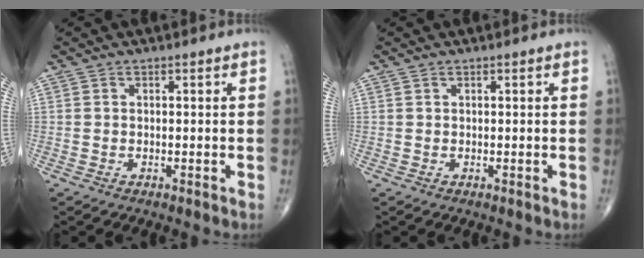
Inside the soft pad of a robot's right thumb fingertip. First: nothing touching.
{"total": 0.0}